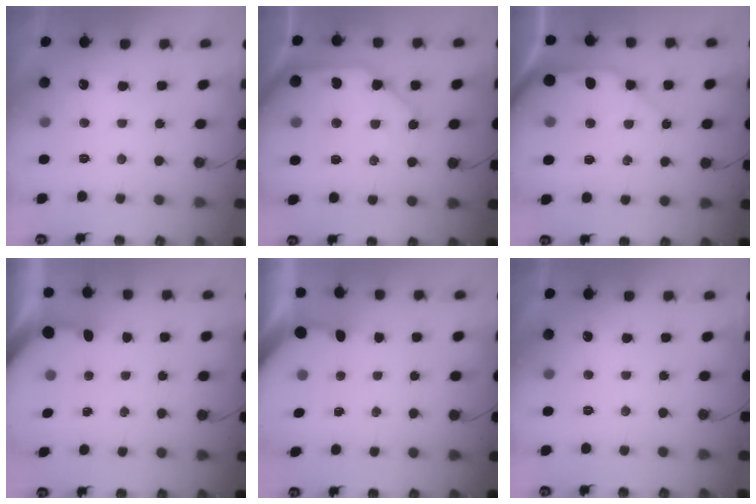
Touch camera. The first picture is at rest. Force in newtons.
{"total": 13.6, "press": 13.4, "slide": 2.2}
{"total": 12.4, "press": 12.3, "slide": 1.9}
{"total": 3.2, "press": 3.2, "slide": 0.4}
{"total": 3.2, "press": 3.2, "slide": 0.4}
{"total": 0.0}